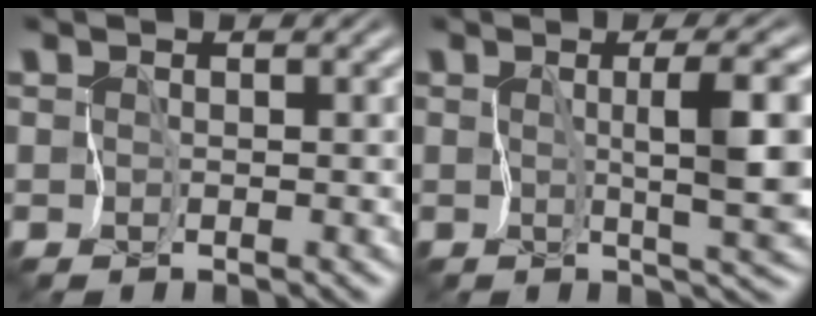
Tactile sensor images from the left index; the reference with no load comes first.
{"total": 5.7, "force": [0.4, 1.2, 5.6], "torque": [-0.080, 0.000, 0.005]}